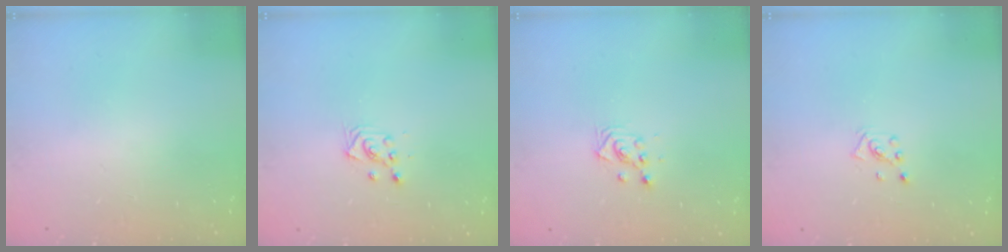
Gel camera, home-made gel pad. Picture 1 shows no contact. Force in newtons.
{"total": 3.0, "press": 2.9, "slide": 0.8}
{"total": 2.9, "press": 2.9, "slide": 0.1}
{"total": 2.2, "press": 2.2, "slide": 0.6}